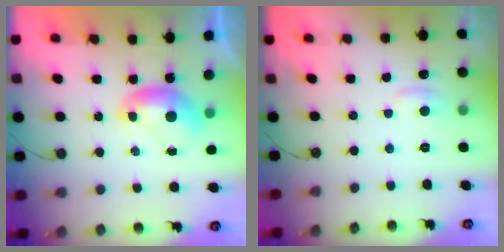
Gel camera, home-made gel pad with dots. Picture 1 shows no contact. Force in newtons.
{"total": 1.0, "press": 0.0, "slide": 1.0}